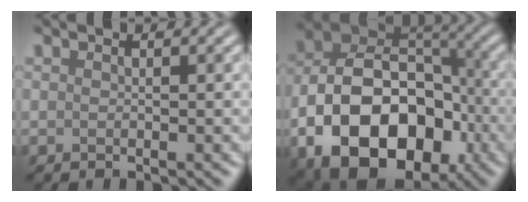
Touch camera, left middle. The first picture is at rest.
{"total": 16.2, "force": [-5.2, 10.9, 10.7], "torque": [-0.174, -0.017, -0.090]}